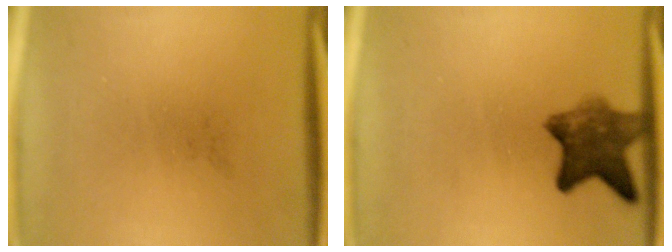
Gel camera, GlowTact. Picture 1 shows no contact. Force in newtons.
{"total": 7.0}